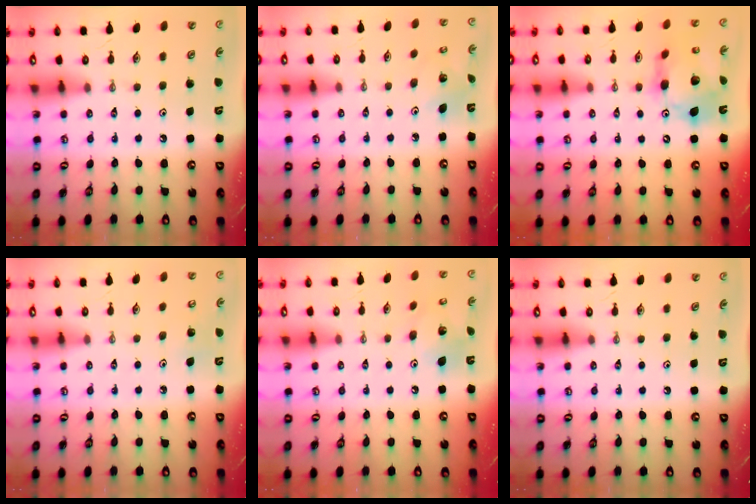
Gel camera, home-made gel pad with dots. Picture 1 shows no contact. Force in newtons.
{"total": 3.8, "press": 3.8, "slide": 0.4}
{"total": 15.5, "press": 15.5, "slide": 1.6}
{"total": 5.1, "press": 4.7, "slide": 2.0}
{"total": 10.6, "press": 10.6, "slide": 0.5}
{"total": 0.0}